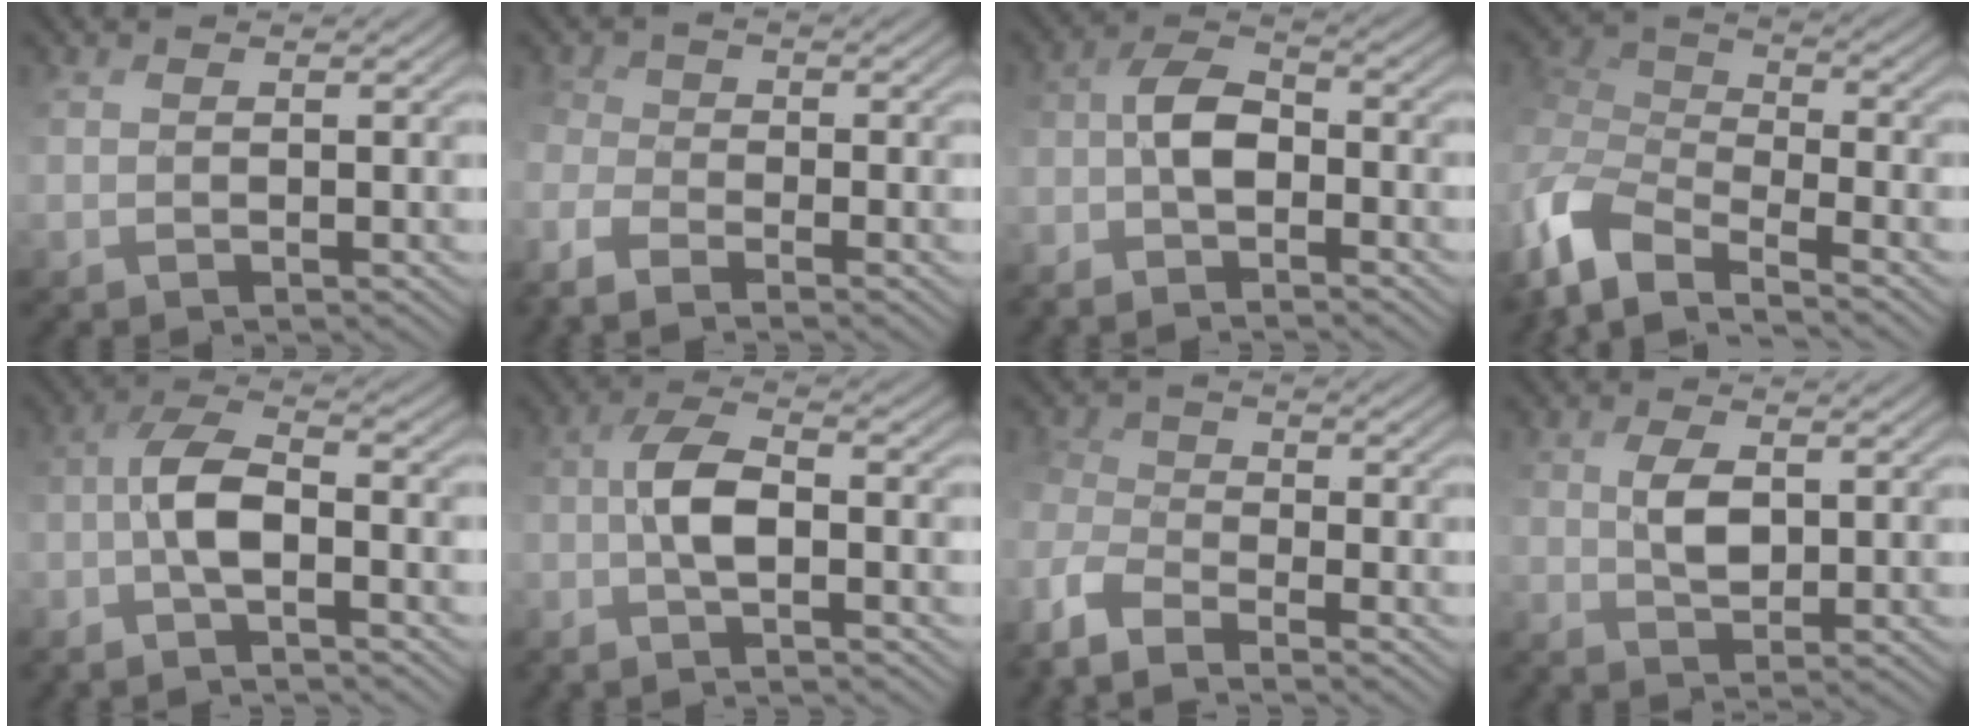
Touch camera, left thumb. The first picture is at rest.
{"total": 5.1, "force": [-3.7, 2.3, 2.6], "torque": [-0.069, -0.013, -0.087]}
{"total": 5.5, "force": [-2.9, 2.7, 3.9], "torque": [-0.078, 0.007, -0.072]}
{"total": 8.8, "force": [-5.5, 3.9, 5.7], "torque": [-0.131, -0.009, -0.122]}
{"total": 6.1, "force": [-2.6, 2.0, 5.2], "torque": [-0.103, 0.009, -0.064]}
{"total": 5.6, "force": [-1.7, 2.0, 5.0], "torque": [-0.101, 0.009, -0.044]}
{"total": 7.1, "force": [-5.5, 2.6, 3.6], "torque": [-0.100, -0.017, -0.123]}
{"total": 3.7, "force": [0.2, 2.1, 3.1], "torque": [-0.069, 0.000, 0.004]}